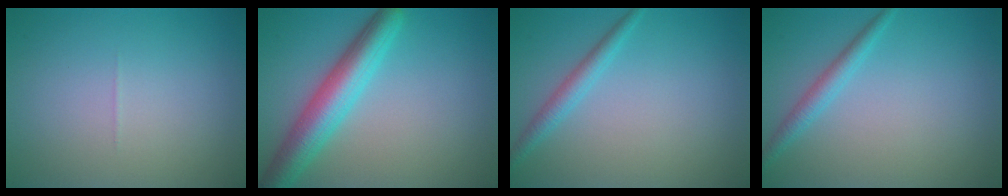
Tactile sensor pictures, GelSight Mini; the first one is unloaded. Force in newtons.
{"total": 6.0, "press": 6.0, "slide": 0.2}
{"total": 1.9, "press": 1.9, "slide": 0.1}
{"total": 1.9, "press": 1.9, "slide": 0.1}